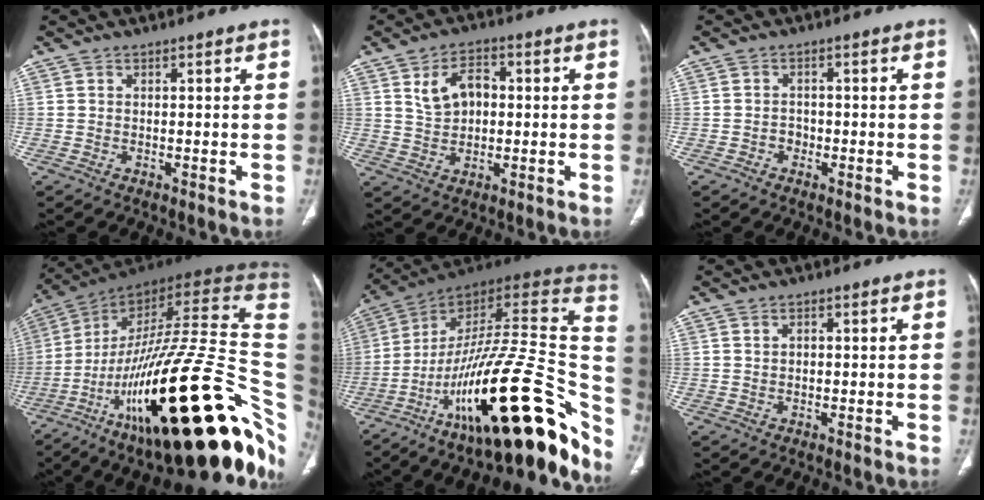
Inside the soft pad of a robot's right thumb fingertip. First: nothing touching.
{"total": 7.4, "force": [1.6, 5.1, 5.2], "torque": [-0.071, 0.006, 0.029]}
{"total": 1.8, "force": [-0.8, 1.5, 0.5], "torque": [0.001, 0.008, -0.017]}
{"total": 44.3, "force": [-13.6, 13.9, 39.8], "torque": [-0.508, 0.086, -0.213]}
{"total": 38.5, "force": [-15.7, 13.3, 32.6], "torque": [-0.384, 0.077, -0.246]}
{"total": 0.9, "force": [0.2, 0.7, 0.6], "torque": [-0.011, 0.004, 0.004]}